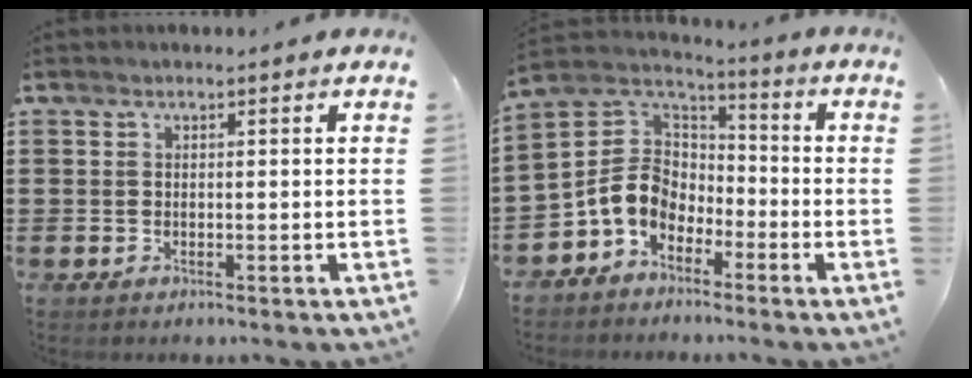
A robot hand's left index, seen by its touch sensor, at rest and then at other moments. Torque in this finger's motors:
{"motor_torque": [1.46, 0.68, 0.43, 0.08]}